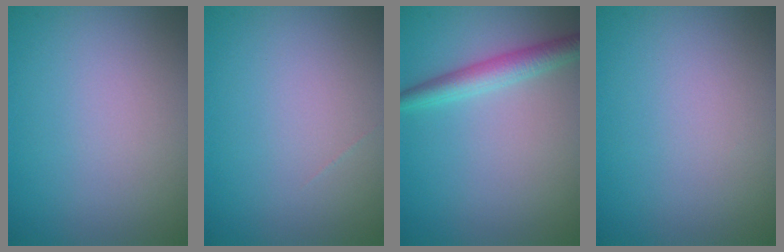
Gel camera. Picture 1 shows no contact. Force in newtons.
{"total": 0.0}
{"total": 2.8, "press": 2.8, "slide": 0.0}
{"total": 0.0}